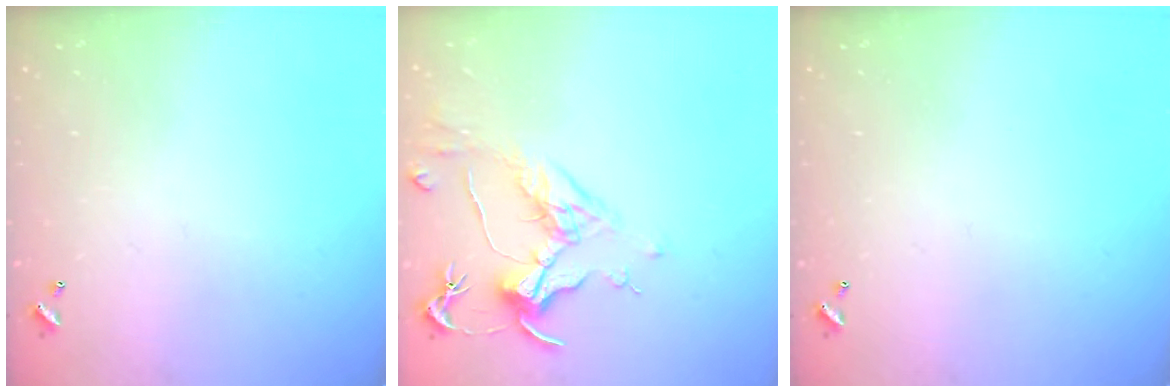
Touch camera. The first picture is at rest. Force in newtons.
{"total": 1.7, "press": 1.5, "slide": 0.9}
{"total": 0.0}